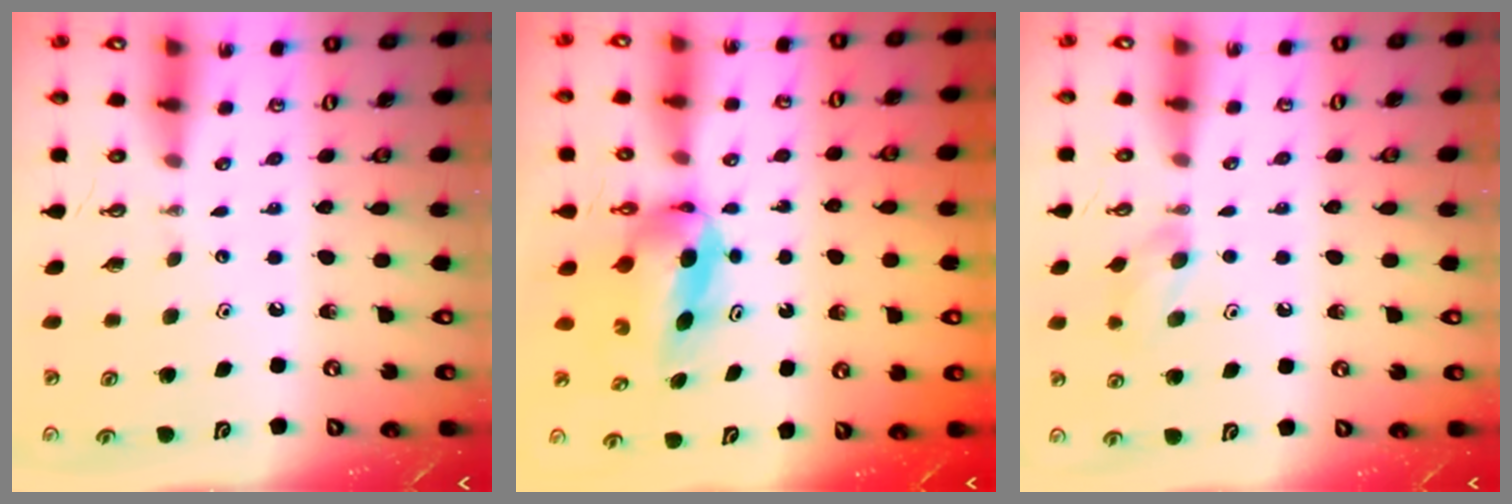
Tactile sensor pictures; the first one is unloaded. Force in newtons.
{"total": 5.6, "press": 5.1, "slide": 2.3}
{"total": 7.7, "press": 7.6, "slide": 1.3}